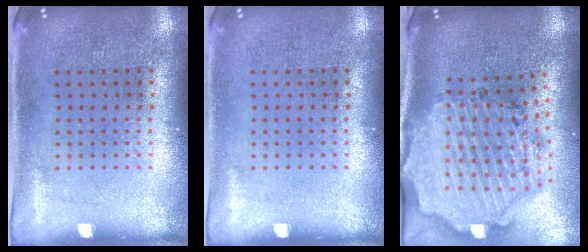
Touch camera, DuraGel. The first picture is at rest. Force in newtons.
{"total": 0.0}
{"total": 3.2, "press": 2.9, "slide": 1.4}